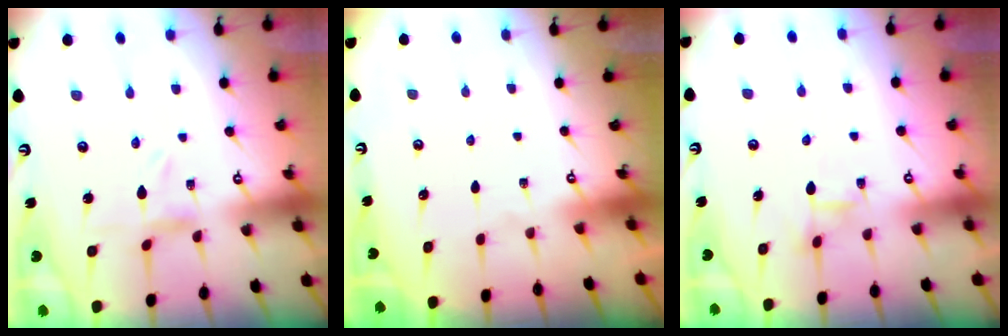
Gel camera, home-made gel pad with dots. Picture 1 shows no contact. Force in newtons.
{"total": 0.0}
{"total": 3.1, "press": 3.1, "slide": 0.3}